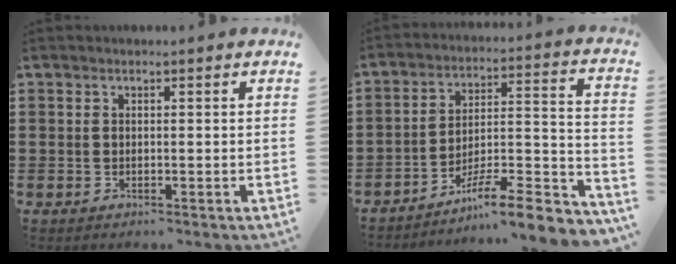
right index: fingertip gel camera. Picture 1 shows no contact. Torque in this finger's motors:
{"motor_torque": [1.14, 1.00, 0.32, 0.07]}